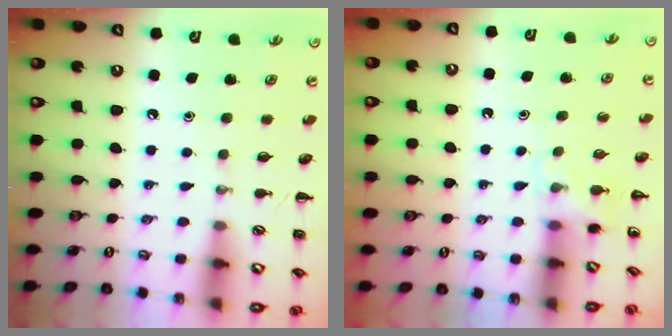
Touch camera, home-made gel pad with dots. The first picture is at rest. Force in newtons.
{"total": 5.1, "press": 4.8, "slide": 1.5}